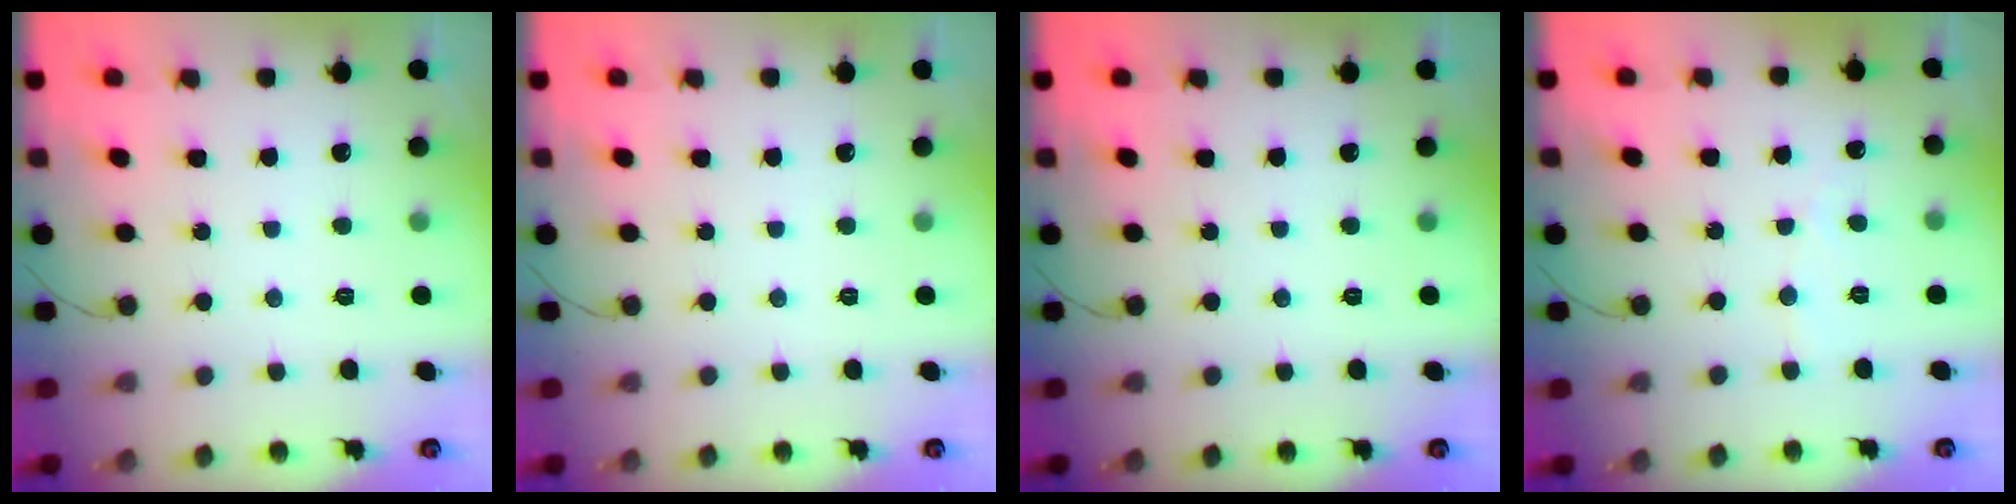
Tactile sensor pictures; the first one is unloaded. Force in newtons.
{"total": 0.0}
{"total": 0.0}
{"total": 2.8, "press": 2.8, "slide": 0.2}